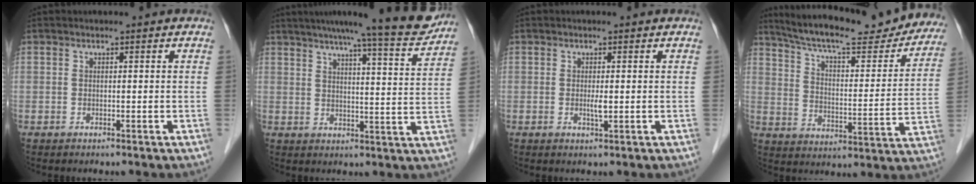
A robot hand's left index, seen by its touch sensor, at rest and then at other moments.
{"total": 14.1, "force": [12.6, 0.3, 6.3], "torque": [-0.088, -0.017, 0.159]}
{"total": 1.3, "force": [-0.1, 0.2, 1.3], "torque": [-0.024, -0.004, -0.001]}
{"total": 25.3, "force": [22.2, 4.8, 11.0], "torque": [-0.172, -0.018, 0.300]}